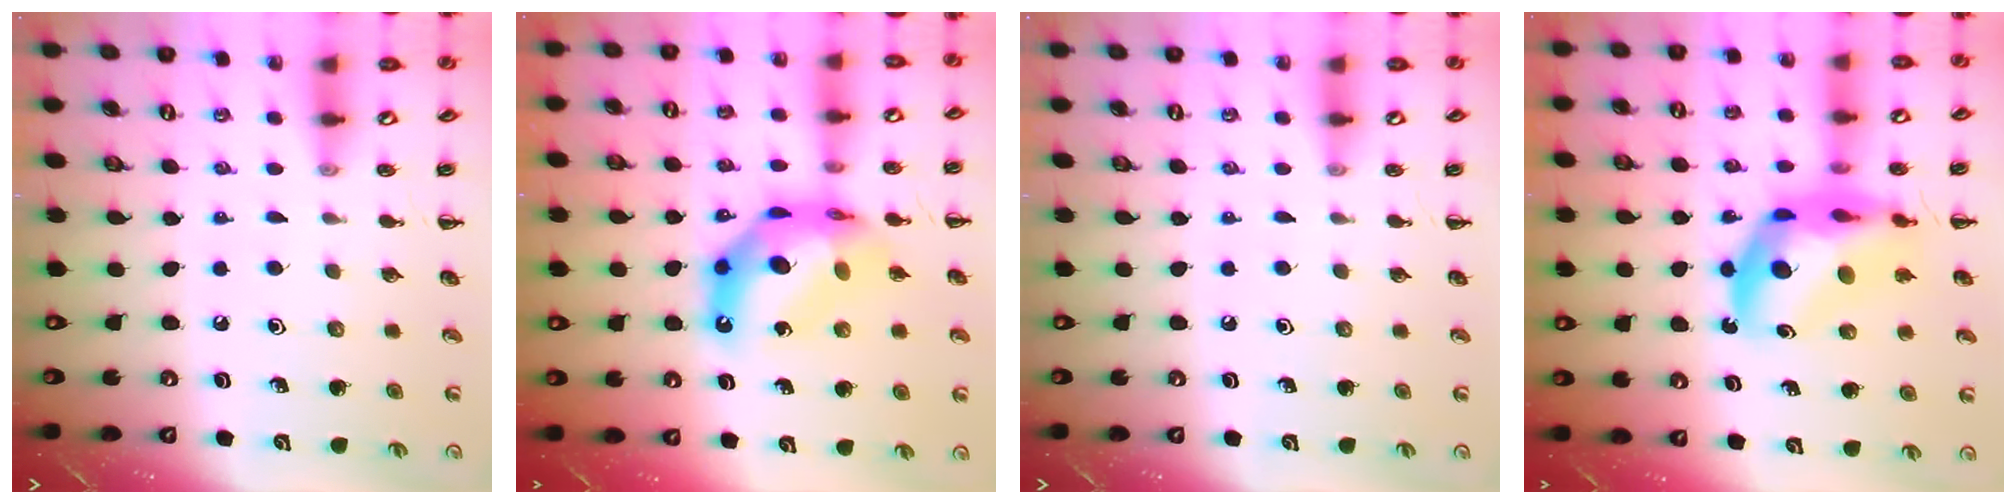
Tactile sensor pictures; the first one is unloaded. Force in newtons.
{"total": 13.0, "press": 12.5, "slide": 3.8}
{"total": 0.0}
{"total": 14.4, "press": 13.8, "slide": 4.1}